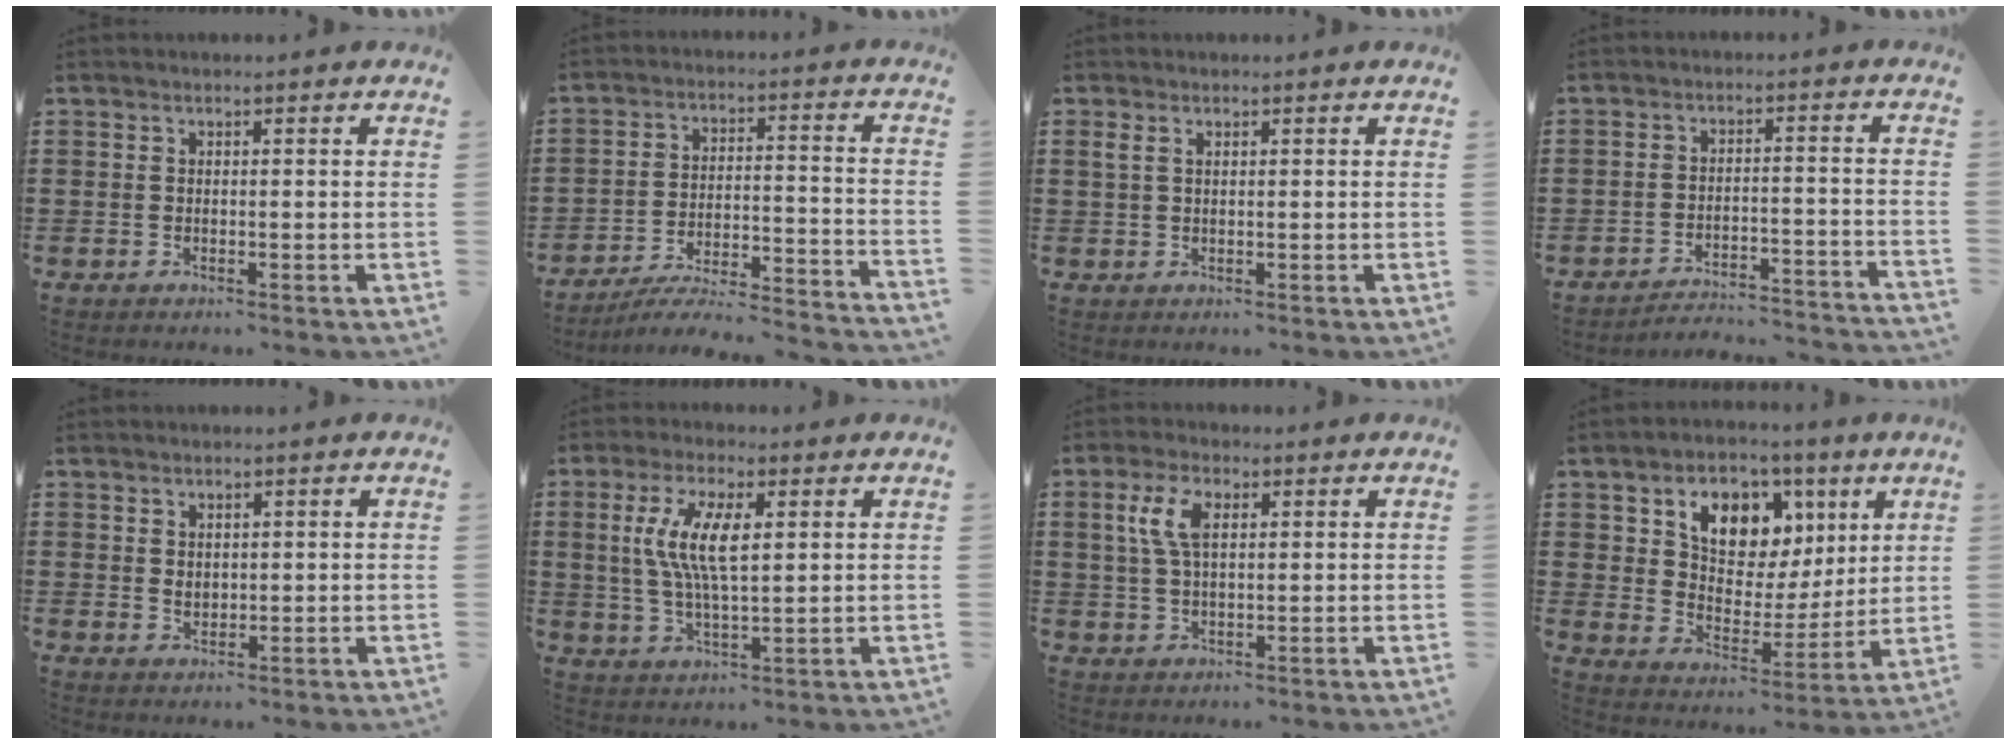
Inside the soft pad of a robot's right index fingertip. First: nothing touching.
{"total": 5.2, "force": [-4.8, 0.2, 2.2], "torque": [-0.045, -0.015, -0.098]}
{"total": 1.4, "force": [0.6, 0.7, 1.0], "torque": [-0.023, 0.005, 0.010]}
{"total": 4.0, "force": [-3.8, 0.0, 0.9], "torque": [-0.022, -0.004, -0.081]}
{"total": 1.6, "force": [0.8, 1.2, 0.8], "torque": [-0.018, 0.005, 0.014]}
{"total": 8.3, "force": [1.7, 2.7, 7.7], "torque": [-0.168, 0.002, 0.024]}
{"total": 6.0, "force": [2.0, 2.4, 5.2], "torque": [-0.116, 0.007, 0.030]}
{"total": 9.0, "force": [5.0, 6.4, 3.9], "torque": [-0.095, -0.020, 0.088]}